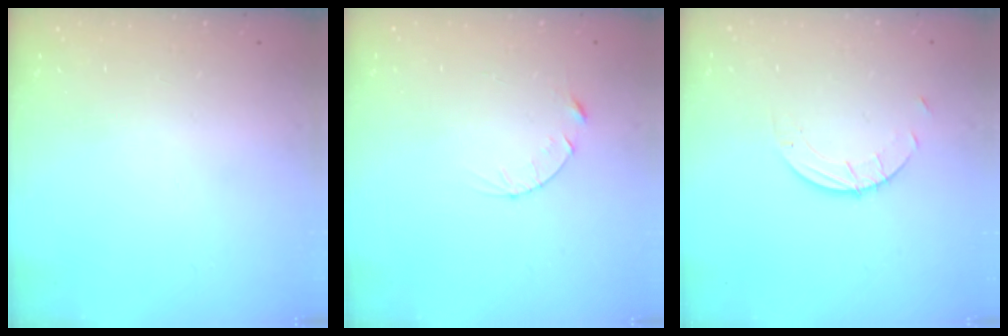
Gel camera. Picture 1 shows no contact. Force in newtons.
{"total": 4.1, "press": 4.0, "slide": 0.4}
{"total": 2.5, "press": 2.5, "slide": 0.2}